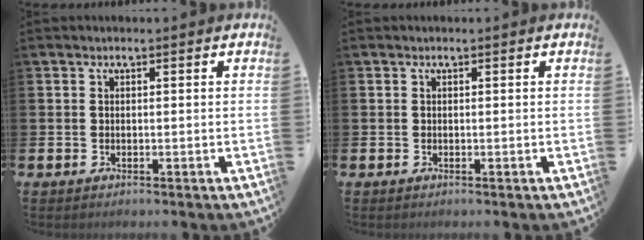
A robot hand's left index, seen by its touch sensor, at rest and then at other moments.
{"total": 0.0}